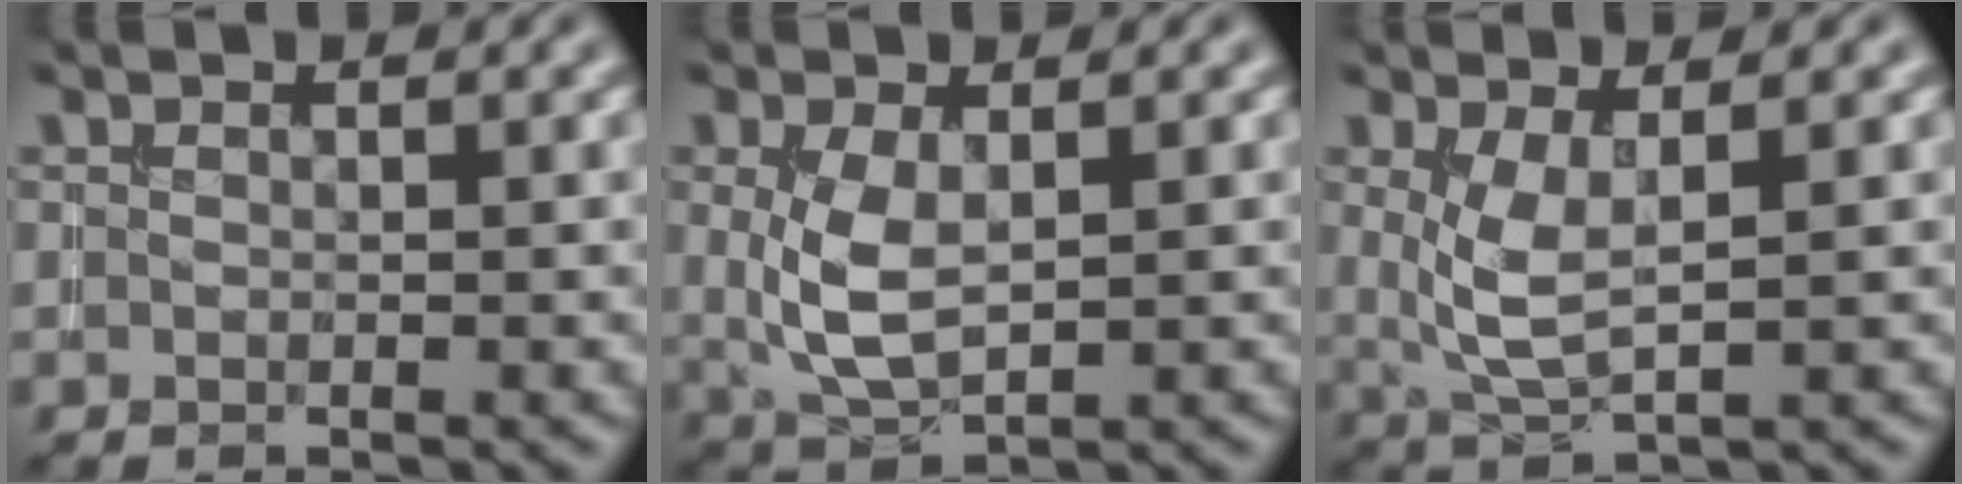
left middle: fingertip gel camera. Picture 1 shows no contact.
{"total": 4.0, "force": [0.5, 2.0, 3.4], "torque": [-0.078, -0.002, 0.016]}
{"total": 3.5, "force": [0.9, 1.1, 3.2], "torque": [-0.074, -0.009, 0.023]}